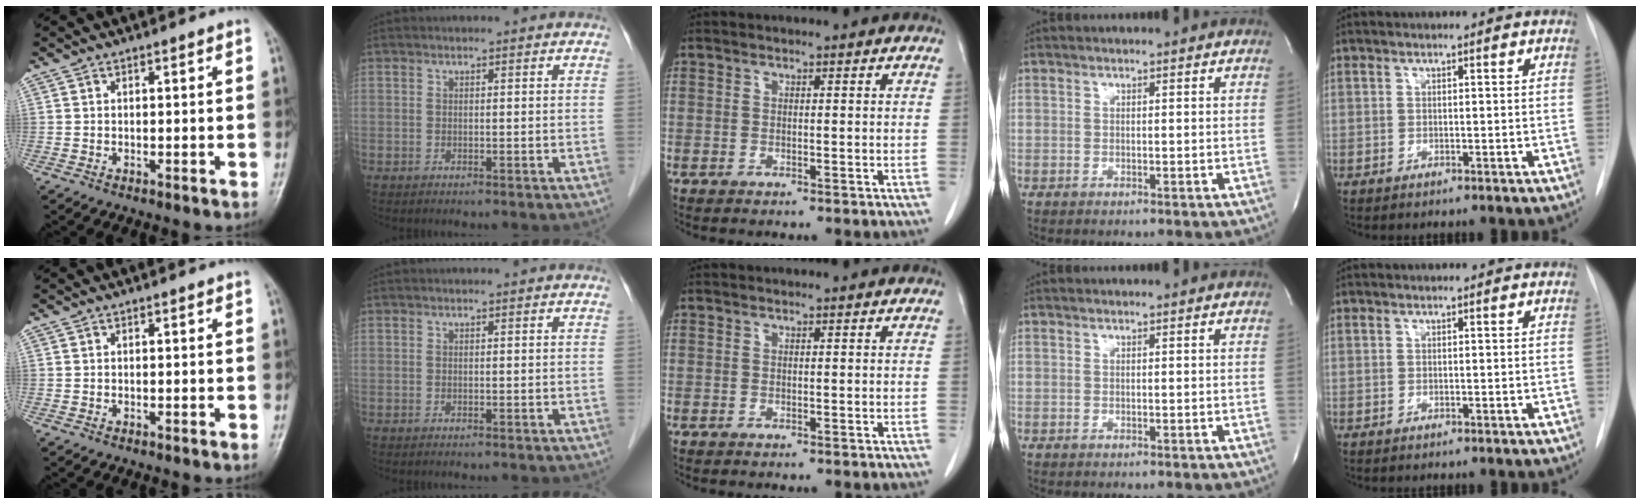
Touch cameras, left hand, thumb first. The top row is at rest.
{}